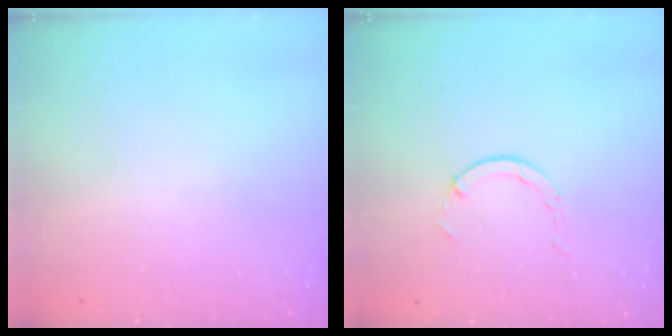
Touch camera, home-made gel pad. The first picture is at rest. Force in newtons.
{"total": 0.6, "press": 0.6, "slide": 0.2}